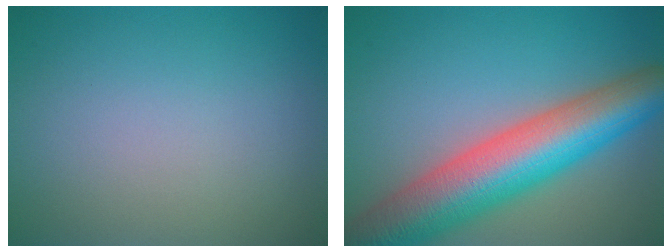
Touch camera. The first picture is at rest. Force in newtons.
{"total": 11.4, "press": 11.4, "slide": 0.5}